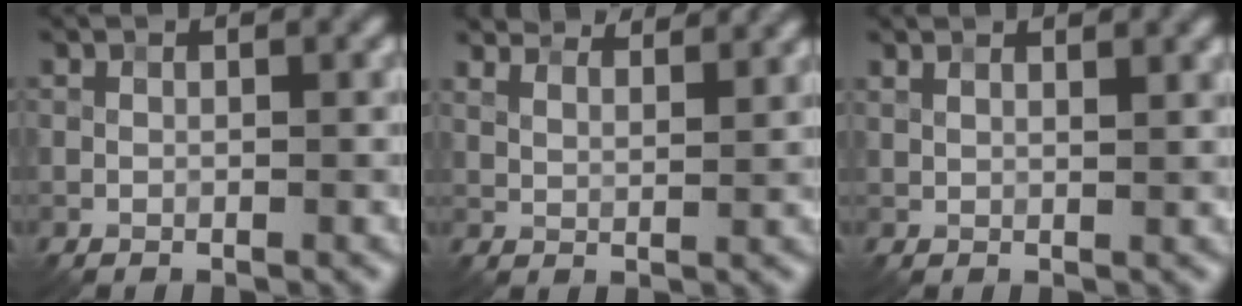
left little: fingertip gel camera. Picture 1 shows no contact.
{"total": 7.8, "force": [6.9, 2.0, 3.0], "torque": [-0.065, 0.005, 0.107]}
{"total": 2.5, "force": [1.9, 0.9, 1.3], "torque": [-0.010, 0.005, 0.016]}